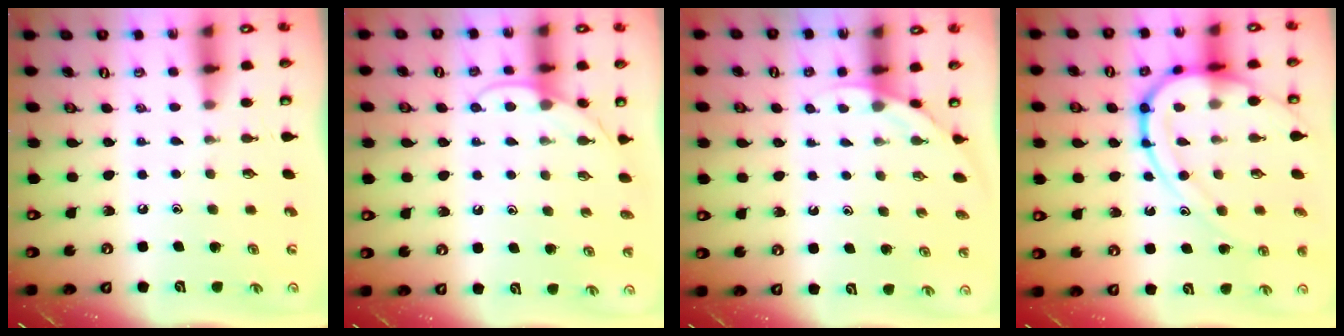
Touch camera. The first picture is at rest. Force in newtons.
{"total": 6.6, "press": 6.6, "slide": 0.3}
{"total": 2.6, "press": 2.6, "slide": 0.1}
{"total": 15.0, "press": 14.9, "slide": 1.7}